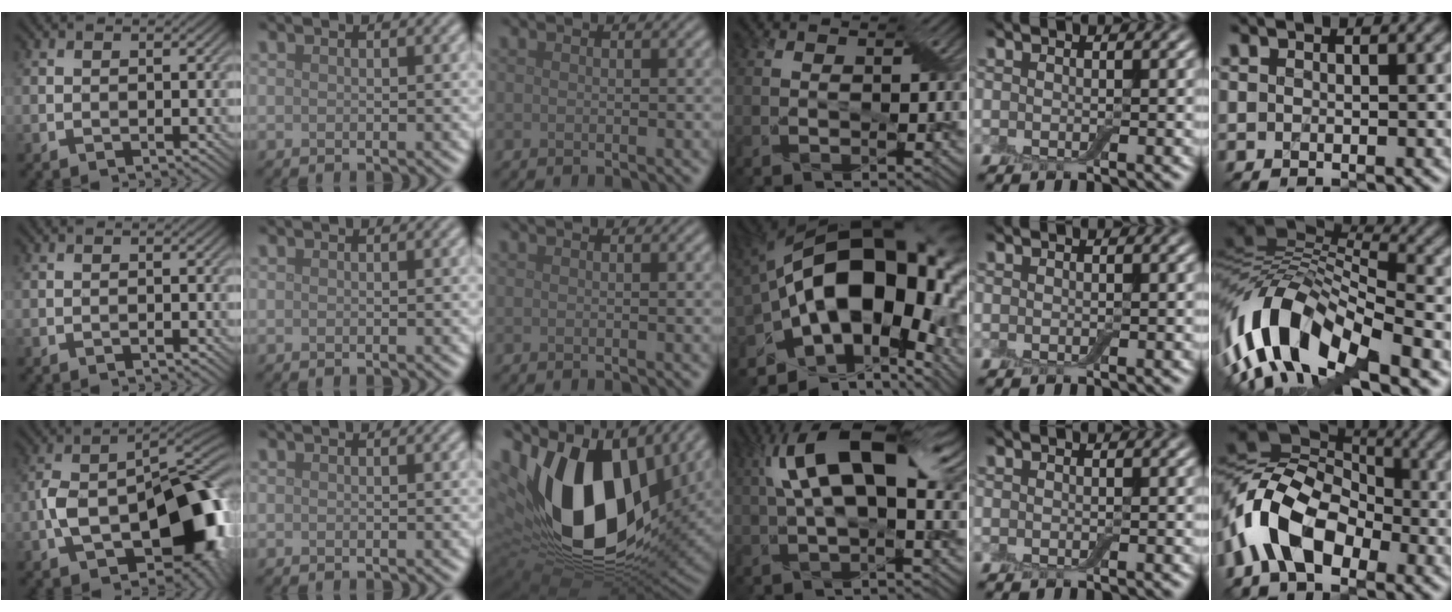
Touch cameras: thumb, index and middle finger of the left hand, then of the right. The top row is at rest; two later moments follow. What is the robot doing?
{"motion": "extract", "object": "airpods case & airpods"}